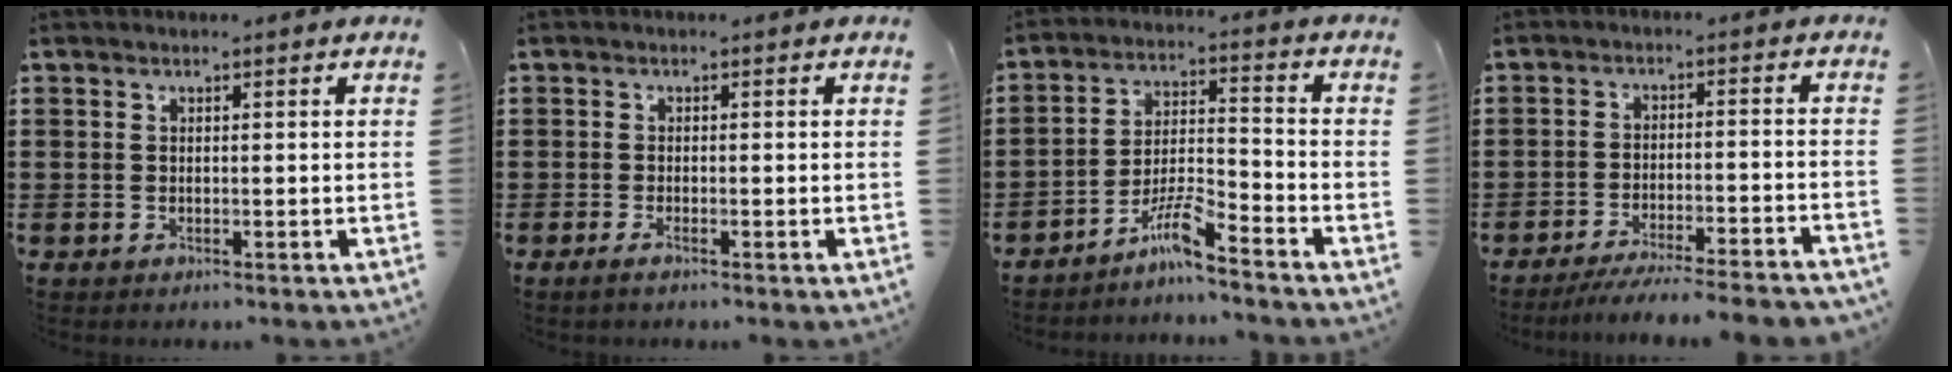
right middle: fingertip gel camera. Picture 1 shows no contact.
{"total": 0.9, "force": [-0.3, 0.1, 0.9], "torque": [-0.016, -0.001, -0.005]}
{"total": 6.3, "force": [-5.1, 0.4, 3.7], "torque": [-0.090, -0.009, -0.103]}
{"total": 5.4, "force": [-4.9, -0.2, 2.1], "torque": [-0.039, -0.014, -0.096]}